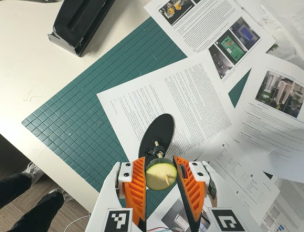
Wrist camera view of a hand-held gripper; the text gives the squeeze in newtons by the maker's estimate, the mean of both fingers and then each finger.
{"total": 9.5, "left": 10.1, "right": 8.9}